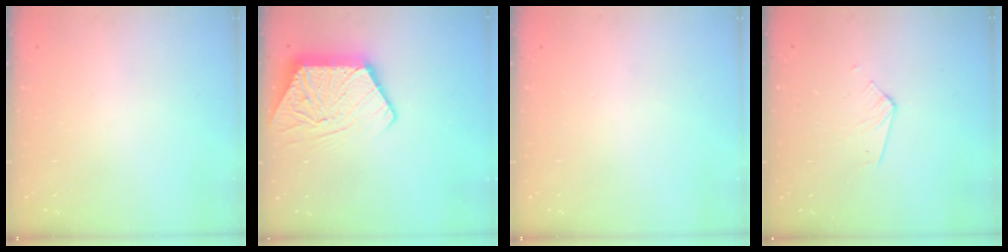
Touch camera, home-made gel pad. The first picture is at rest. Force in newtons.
{"total": 13.3, "press": 13.3, "slide": 1.1}
{"total": 0.0}
{"total": 3.6, "press": 3.6, "slide": 0.3}